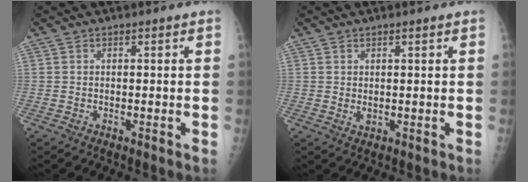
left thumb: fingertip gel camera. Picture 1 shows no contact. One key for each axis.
{"total": 1.9, "fx": 0.6, "fy": 0.9, "fz": 1.6, "tx": -0.022, "ty": -0.007, "tz": 0.013}